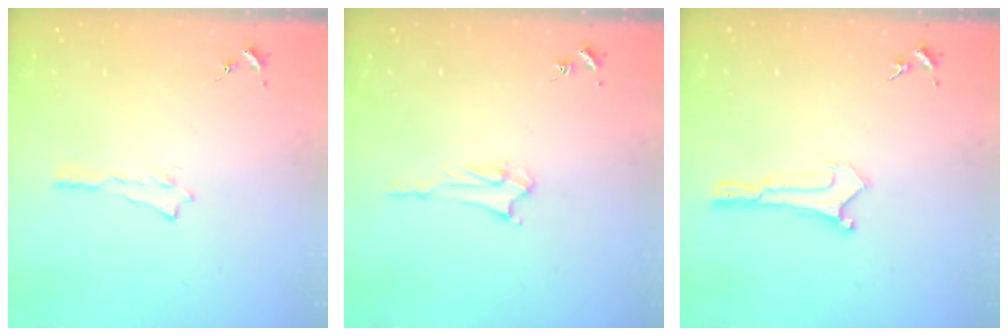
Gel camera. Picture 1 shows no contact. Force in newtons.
{"total": 2.6, "press": 2.6, "slide": 0.3}
{"total": 0.0}